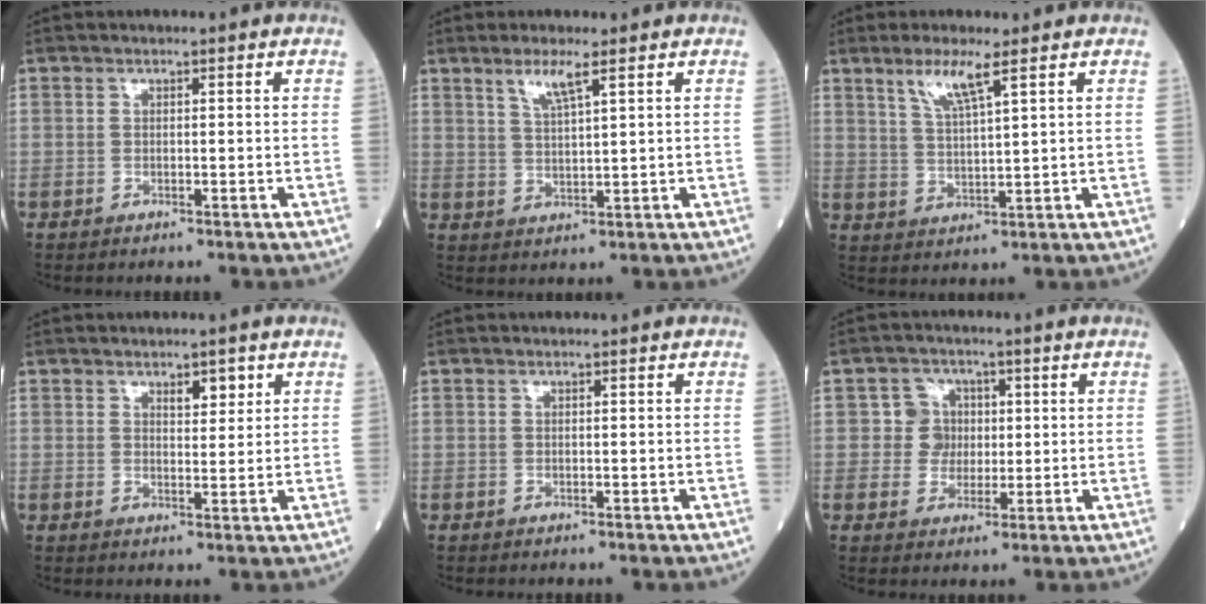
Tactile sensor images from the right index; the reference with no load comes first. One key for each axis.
{"total": 4.0, "fx": 2.5, "fy": 0.1, "fz": 3.2, "tx": -0.065, "ty": -0.001, "tz": 0.051}
{"total": 5.5, "fx": 3.4, "fy": 0.0, "fz": 4.3, "tx": -0.087, "ty": -0.004, "tz": 0.068}
{"total": 2.8, "fx": 1.7, "fy": 1.1, "fz": 2.0, "tx": -0.028, "ty": 0.000, "tz": 0.028}
{"total": 0.0}
{"total": 4.6, "fx": 0.6, "fy": 4.5, "fz": 0.8, "tx": -0.003, "ty": 0.012, "tz": 0.009}